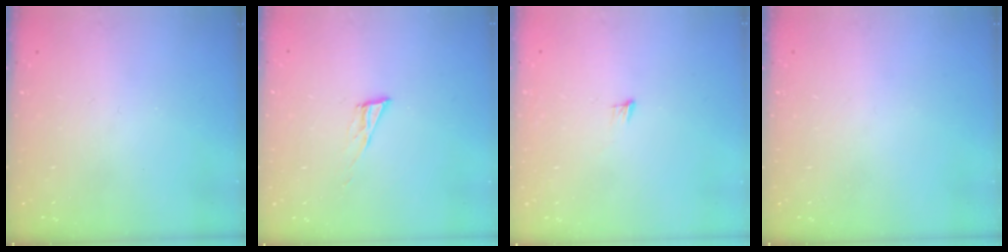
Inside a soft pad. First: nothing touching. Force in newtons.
{"total": 7.0, "press": 6.9, "slide": 0.9}
{"total": 3.9, "press": 3.8, "slide": 0.9}
{"total": 0.0}